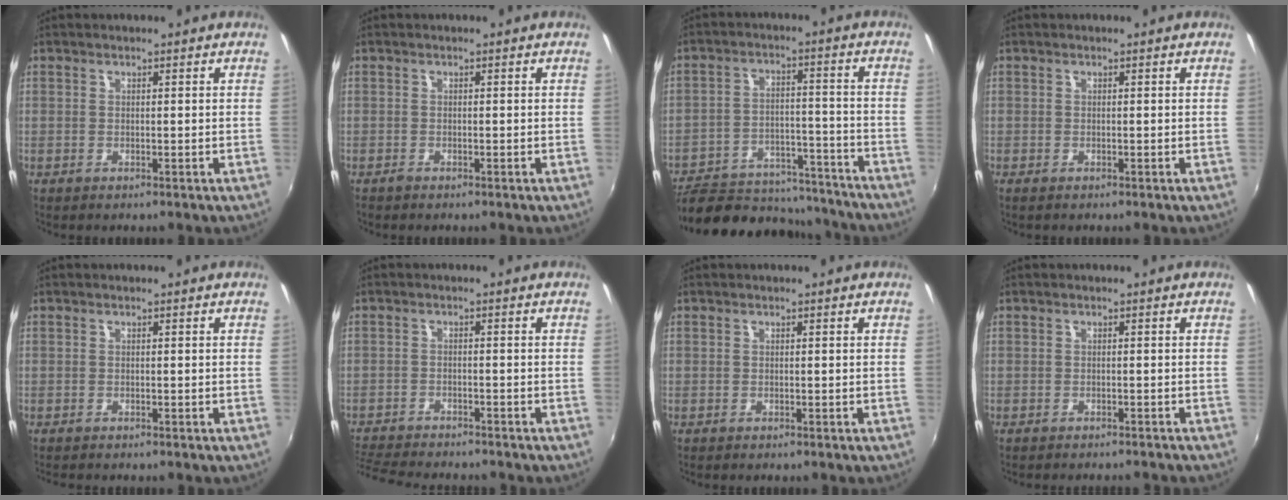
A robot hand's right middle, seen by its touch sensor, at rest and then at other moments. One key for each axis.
{"total": 0.6, "fx": -0.6, "fy": 0.2, "fz": 0.1, "tx": -0.003, "ty": -0.003, "tz": -0.014}
{"total": 23.2, "fx": -20.1, "fy": 7.8, "fz": 8.4, "tx": -0.164, "ty": 0.010, "tz": -0.268}
{"total": 0.0}
{"total": 0.8, "fx": -0.8, "fy": 0.1, "fz": 0.3, "tx": -0.006, "ty": -0.008, "tz": -0.013}
{"total": 9.5, "fx": -8.8, "fy": 1.5, "fz": 3.3, "tx": -0.094, "ty": -0.019, "tz": -0.149}
{"total": 0.0}
{"total": 4.5, "fx": -4.1, "fy": 0.7, "fz": 1.7, "tx": -0.040, "ty": -0.013, "tz": -0.056}